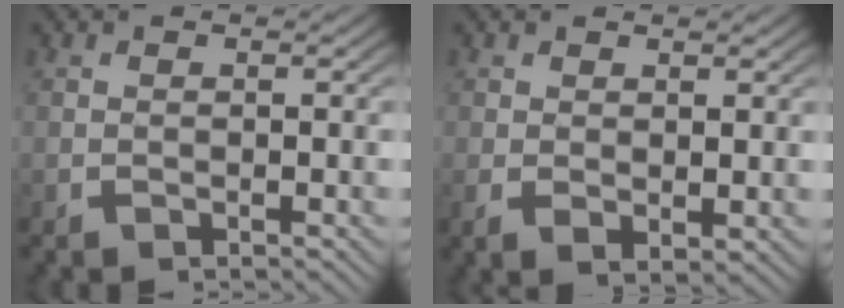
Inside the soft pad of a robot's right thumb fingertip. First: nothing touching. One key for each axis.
{"total": 1.2, "fx": 0.8, "fy": 0.4, "fz": 0.9, "tx": -0.017, "ty": -0.007, "tz": 0.023}